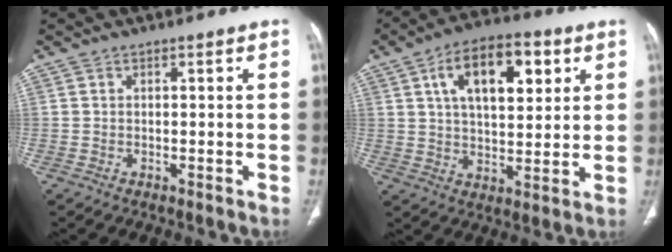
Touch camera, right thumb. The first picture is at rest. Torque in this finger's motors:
{"motor_torque": [0.70, 4.31, 1.19, 0.07, 0.12]}